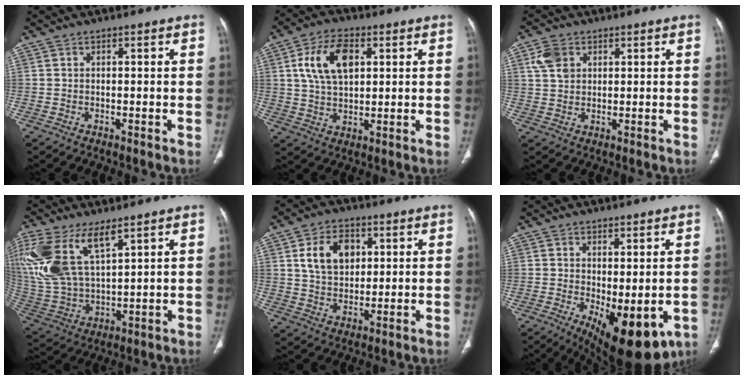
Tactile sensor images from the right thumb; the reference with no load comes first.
{"total": 11.2, "force": [3.2, 6.5, 8.6], "torque": [-0.150, 0.000, 0.059]}
{"total": 5.1, "force": [2.0, 3.7, 2.8], "torque": [-0.044, 0.000, 0.043]}
{"total": 20.1, "force": [10.2, 9.4, 14.5], "torque": [-0.337, -0.021, 0.218]}
{"total": 9.8, "force": [2.8, 7.0, 6.3], "torque": [-0.084, -0.005, 0.053]}
{"total": 13.1, "force": [-4.2, 5.5, 11.1], "torque": [-0.151, -0.020, -0.044]}